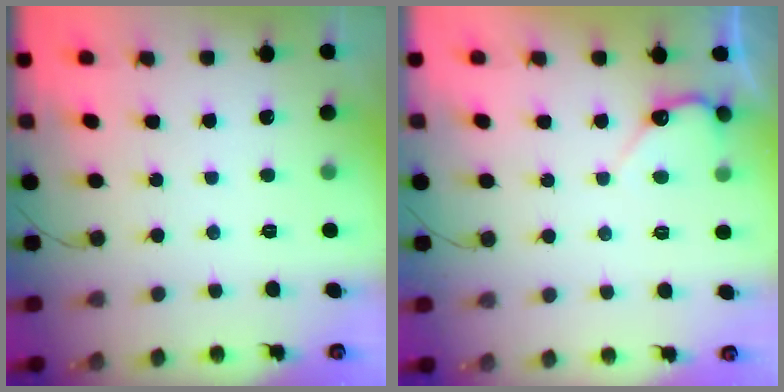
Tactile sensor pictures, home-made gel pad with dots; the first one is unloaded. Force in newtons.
{"total": 5.3, "press": 5.2, "slide": 0.5}